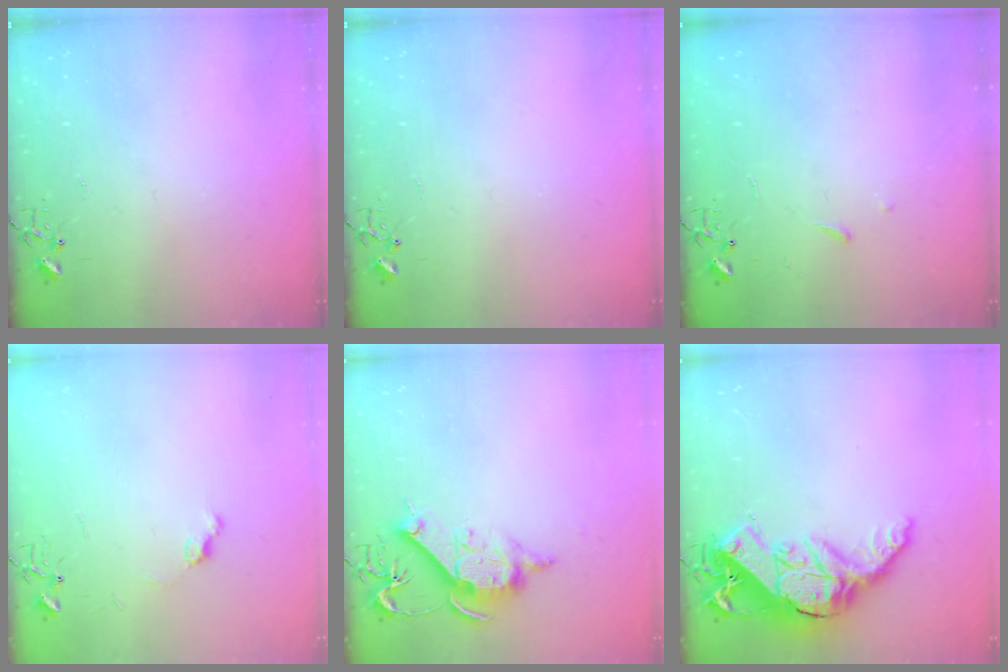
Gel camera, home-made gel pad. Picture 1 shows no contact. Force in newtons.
{"total": 0.0}
{"total": 2.9, "press": 2.8, "slide": 0.5}
{"total": 5.8, "press": 5.7, "slide": 0.6}
{"total": 11.7, "press": 11.7, "slide": 0.6}
{"total": 19.6, "press": 19.6, "slide": 1.2}